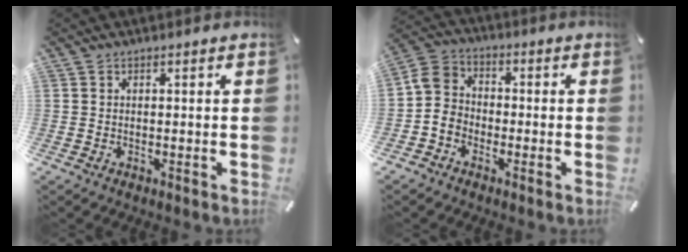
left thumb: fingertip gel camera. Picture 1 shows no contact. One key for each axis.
{"total": 6.7, "fx": -3.0, "fy": 5.7, "fz": 1.8, "tx": -0.040, "ty": 0.030, "tz": -0.054}